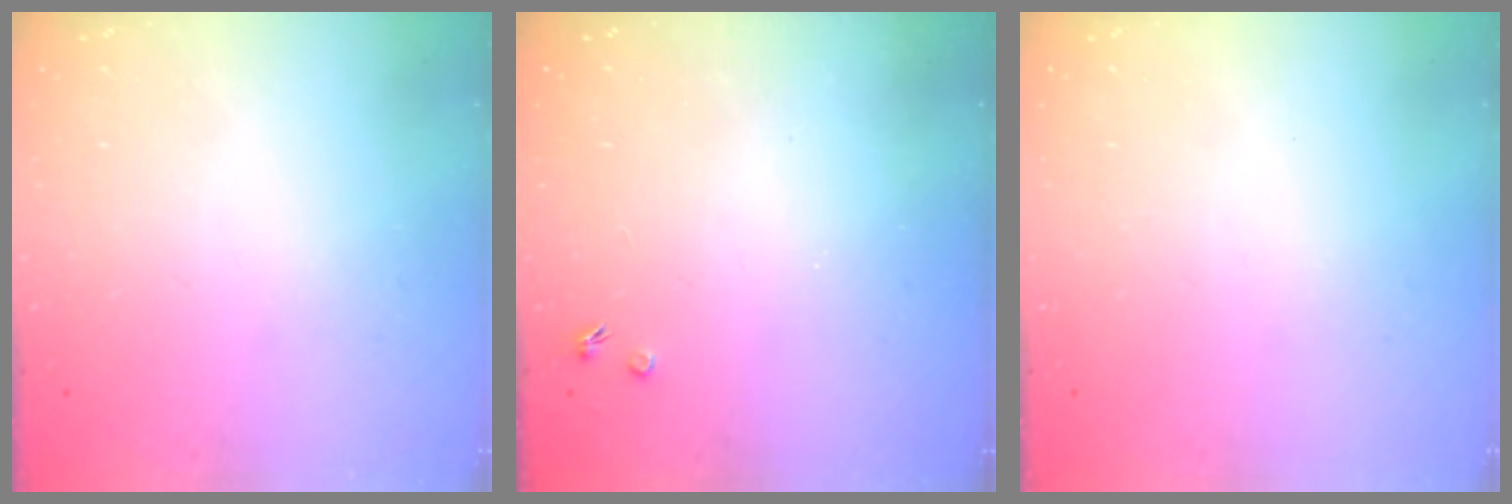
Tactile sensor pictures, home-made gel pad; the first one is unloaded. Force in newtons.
{"total": 1.7, "press": 1.7, "slide": 0.3}
{"total": 0.0}